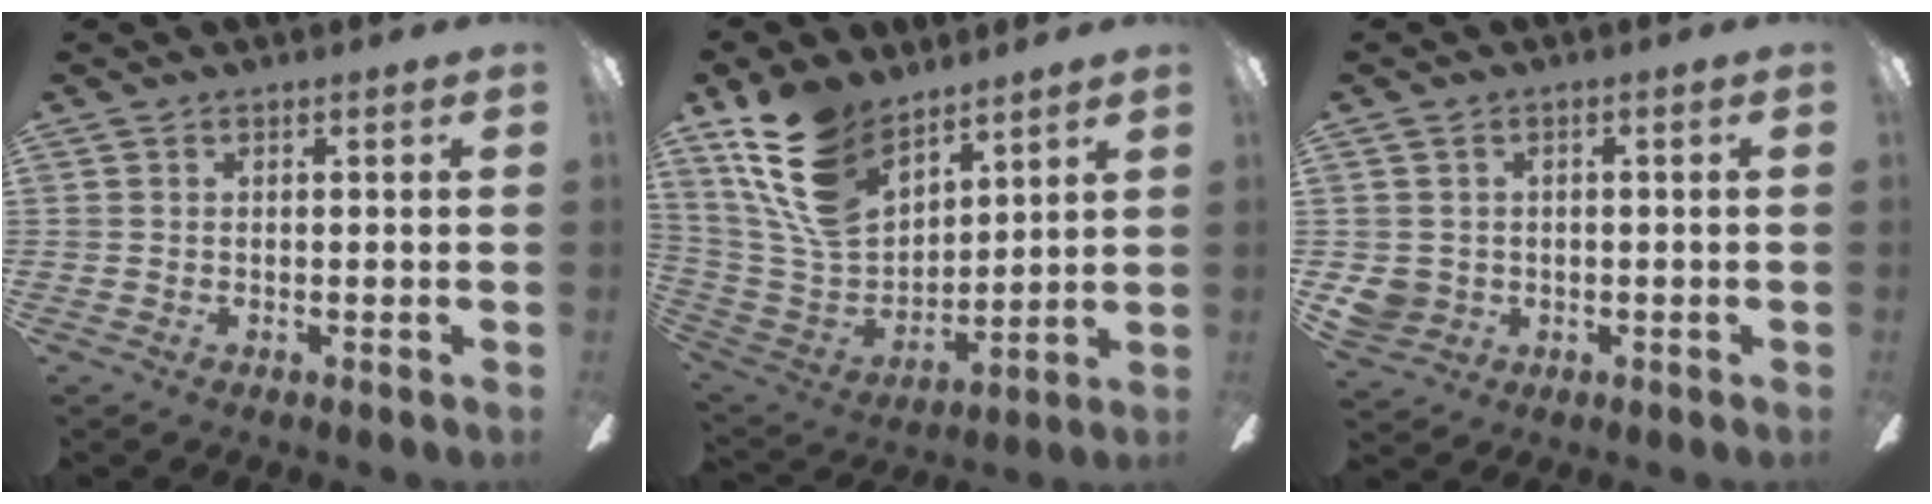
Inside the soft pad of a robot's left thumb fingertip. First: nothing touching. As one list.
[{"total": 19.0, "force": [12.2, 10.3, 10.2], "torque": [-0.247, -0.061, 0.227]}, {"total": 4.6, "force": [-0.1, 4.5, 1.0], "torque": [-0.026, 0.009, 0.001]}]